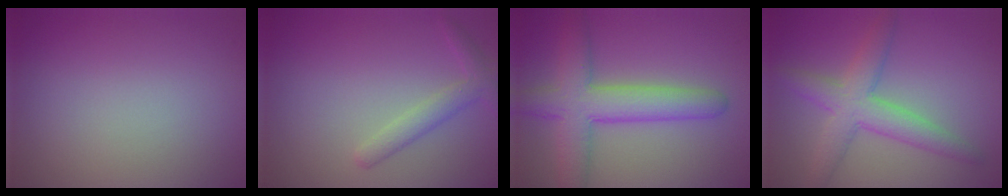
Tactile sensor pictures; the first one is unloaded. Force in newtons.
{"total": 2.2, "press": 2.2, "slide": 0.1}
{"total": 6.4, "press": 6.4, "slide": 0.3}
{"total": 4.6, "press": 4.6, "slide": 0.1}